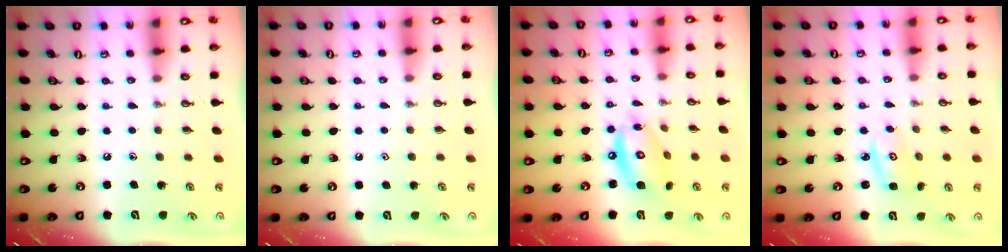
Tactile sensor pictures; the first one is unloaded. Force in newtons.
{"total": 0.9, "press": 0.7, "slide": 0.5}
{"total": 12.8, "press": 12.8, "slide": 1.1}
{"total": 2.9, "press": 2.9, "slide": 0.4}